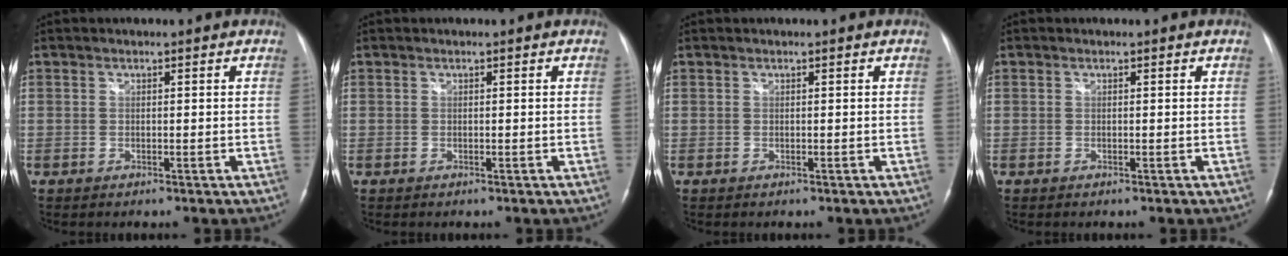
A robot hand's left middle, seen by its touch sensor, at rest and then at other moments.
{"total": 0.0}
{"total": 0.0}
{"total": 0.0}